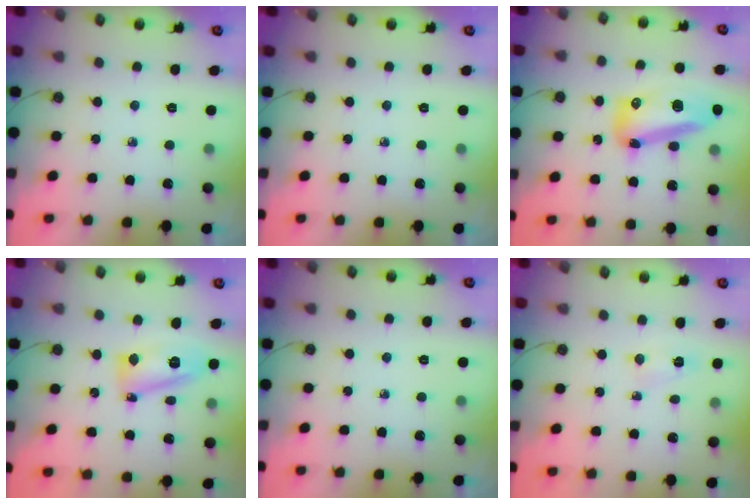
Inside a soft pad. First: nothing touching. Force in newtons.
{"total": 0.0}
{"total": 15.0, "press": 14.9, "slide": 1.3}
{"total": 13.0, "press": 12.9, "slide": 1.5}
{"total": 0.0}
{"total": 3.5, "press": 3.2, "slide": 1.6}